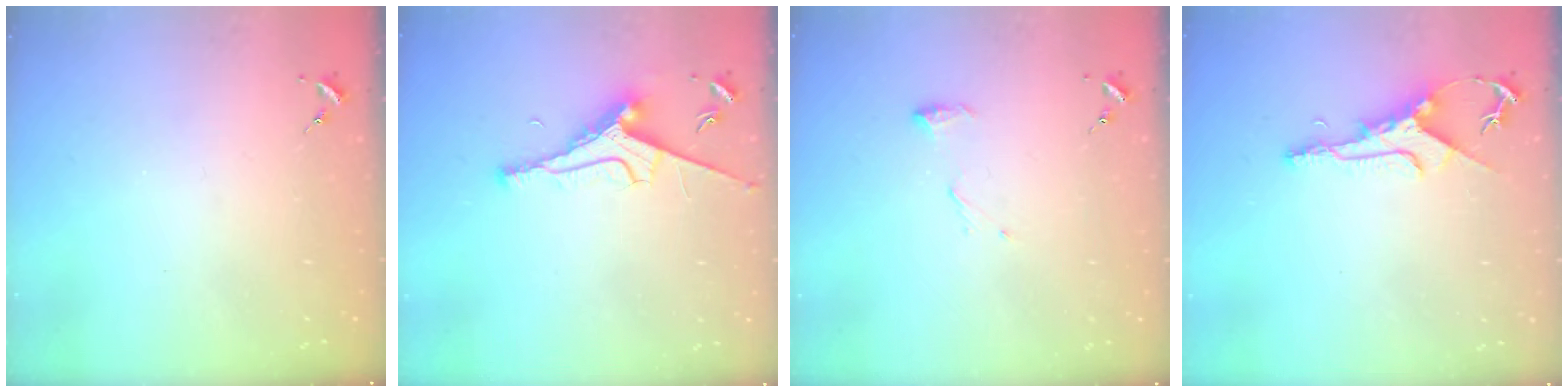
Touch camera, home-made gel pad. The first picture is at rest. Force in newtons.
{"total": 8.9, "press": 8.8, "slide": 1.3}
{"total": 8.0, "press": 7.9, "slide": 0.7}
{"total": 8.1, "press": 8.1, "slide": 0.8}